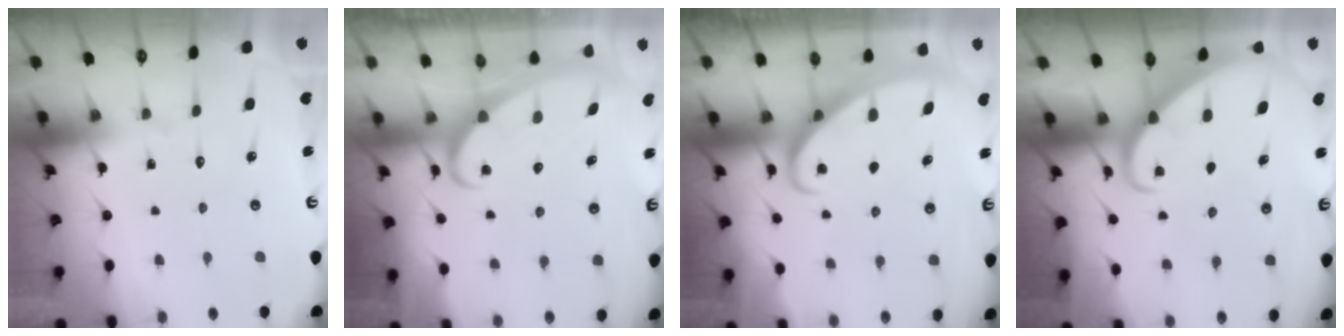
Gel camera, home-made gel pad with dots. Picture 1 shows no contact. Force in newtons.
{"total": 2.3, "press": 2.3, "slide": 0.3}
{"total": 2.9, "press": 2.8, "slide": 0.3}
{"total": 2.7, "press": 2.6, "slide": 0.4}